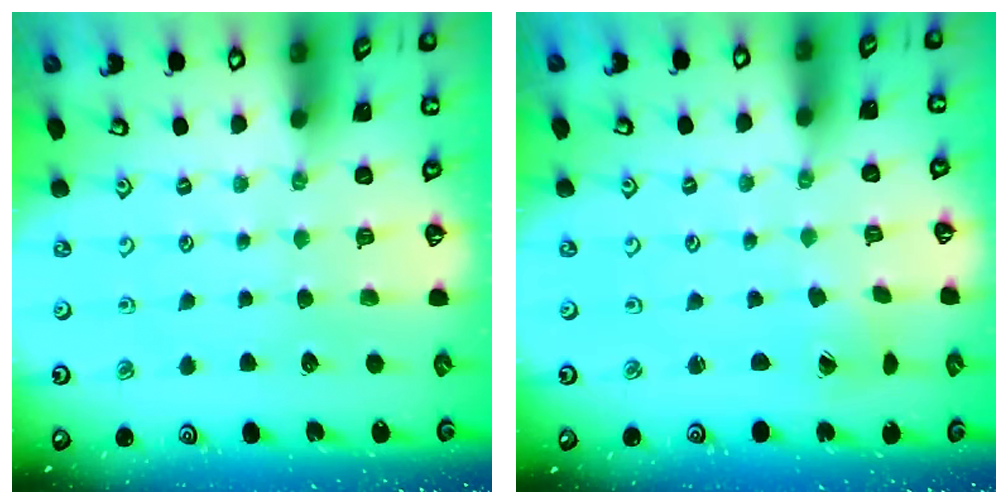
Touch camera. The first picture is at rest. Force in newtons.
{"total": 1.7, "press": 1.7, "slide": 0.1}